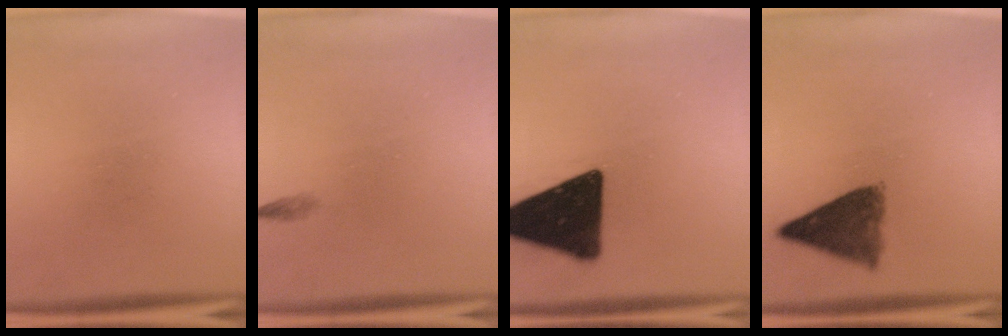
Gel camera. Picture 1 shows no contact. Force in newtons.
{"total": 0.6}
{"total": 19.6}
{"total": 7.7}